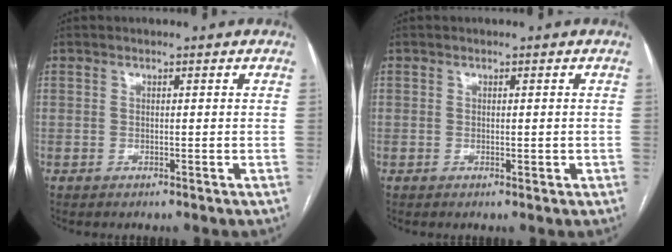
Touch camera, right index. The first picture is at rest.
{"total": 0.8, "force": [-0.1, 0.5, 0.7], "torque": [-0.009, 0.001, 0.002]}